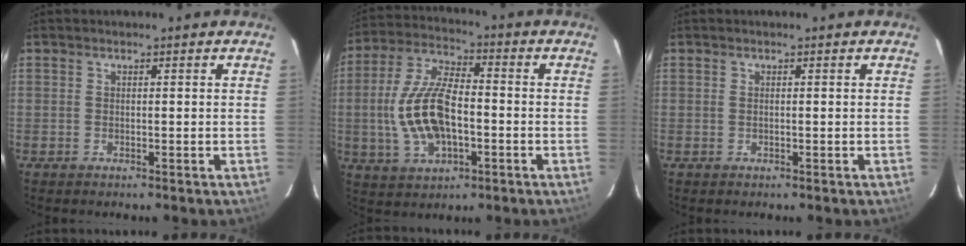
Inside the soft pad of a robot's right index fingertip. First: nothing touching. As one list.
[{"total": 14.1, "force": [-2.3, 6.9, 12.1], "torque": [-0.257, 0.006, -0.038]}, {"total": 0.0}]